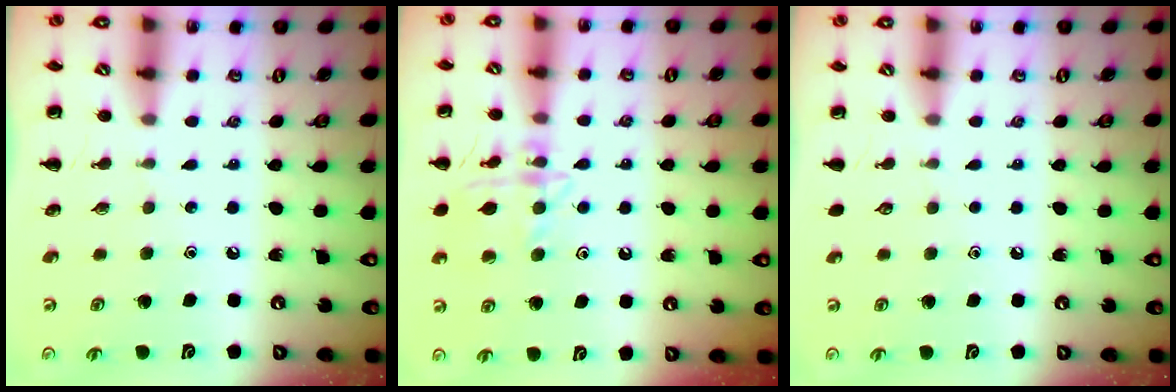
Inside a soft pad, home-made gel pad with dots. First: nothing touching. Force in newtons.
{"total": 13.1, "press": 13.1, "slide": 0.6}
{"total": 0.0}